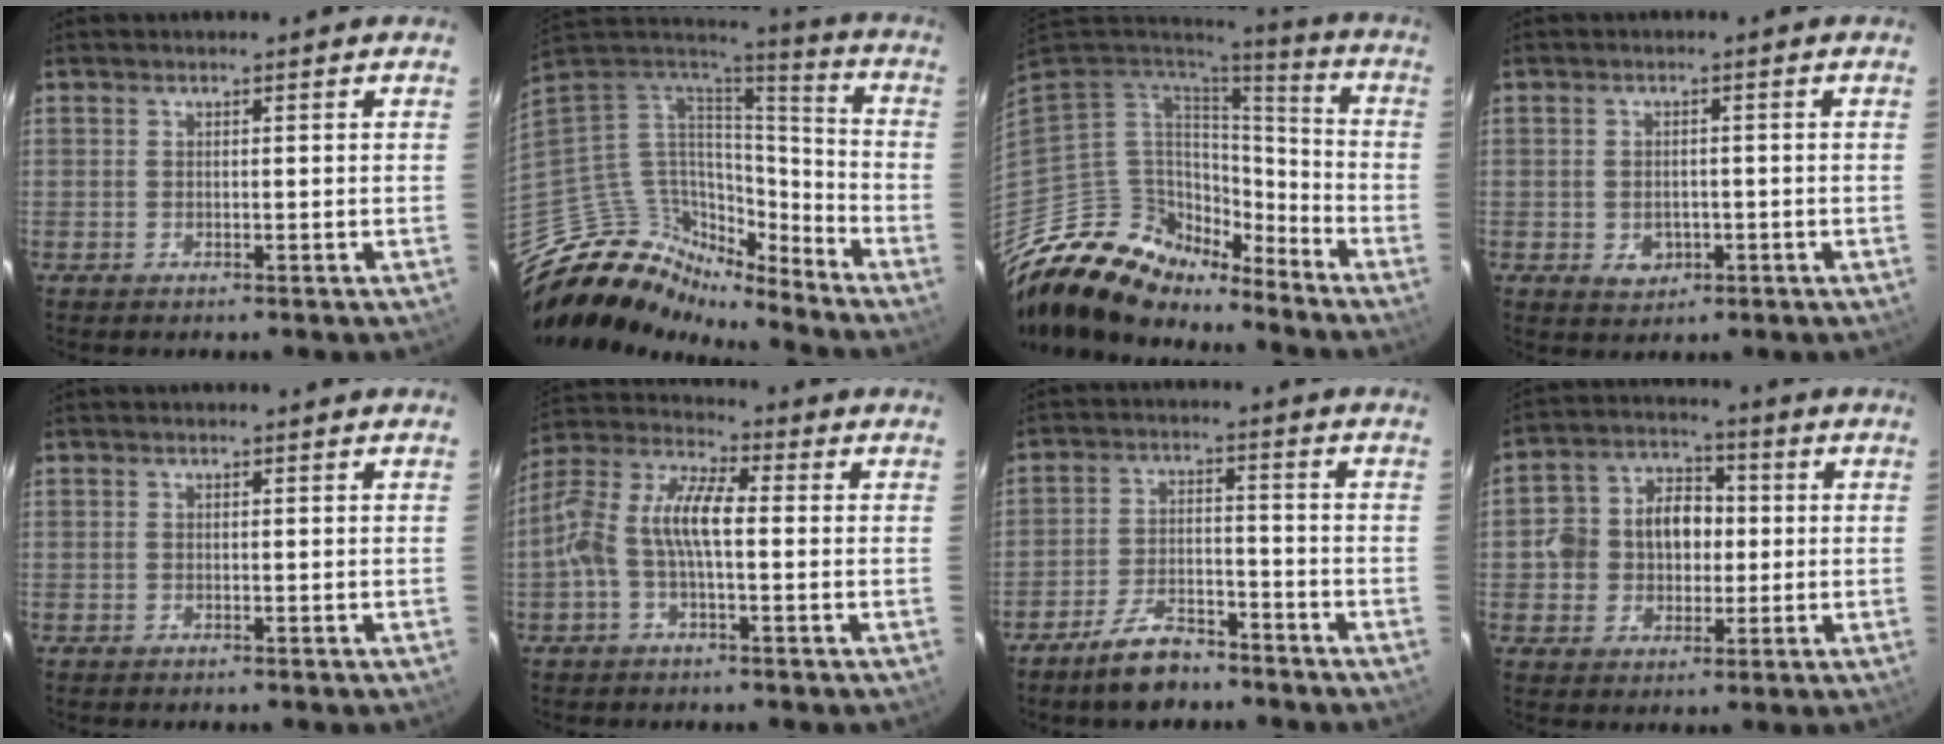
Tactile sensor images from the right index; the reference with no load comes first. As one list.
[{"total": 14.0, "force": [-12.8, 5.2, 2.4], "torque": [-0.058, 0.035, -0.245]}, {"total": 18.0, "force": [-14.9, 7.7, 6.5], "torque": [-0.138, 0.002, -0.266]}, {"total": 3.9, "force": [-1.1, 3.2, 1.8], "torque": [-0.036, 0.000, -0.006]}, {"total": 0.0}, {"total": 10.7, "force": [-0.9, 4.0, 9.9], "torque": [-0.212, 0.022, -0.023]}, {"total": 8.8, "force": [-7.0, 3.5, 4.1], "torque": [-0.096, 0.012, -0.116]}, {"total": 10.2, "force": [0.0, 8.9, 4.9], "torque": [-0.109, 0.035, 0.000]}]